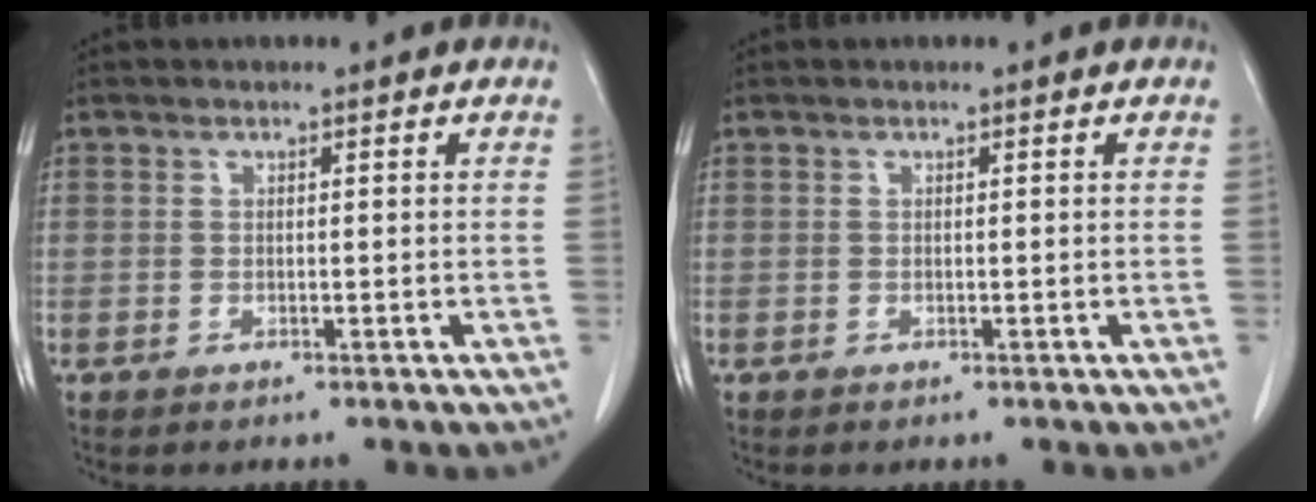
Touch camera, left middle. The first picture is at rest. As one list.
[{"total": 0.0}]